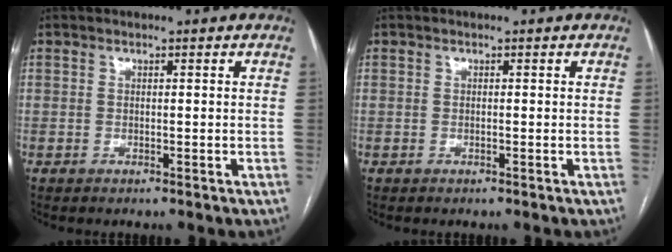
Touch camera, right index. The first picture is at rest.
{"total": 0.0}